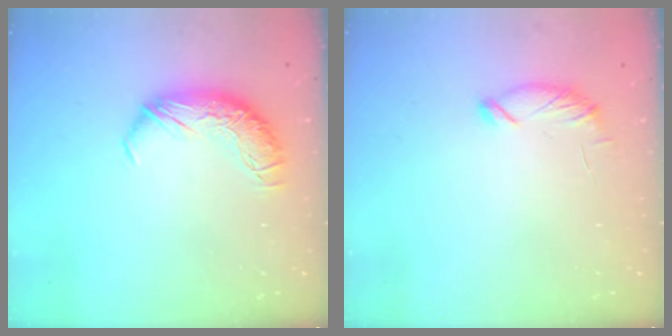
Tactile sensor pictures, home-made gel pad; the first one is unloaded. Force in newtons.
{"total": 6.1, "press": 6.1, "slide": 0.4}